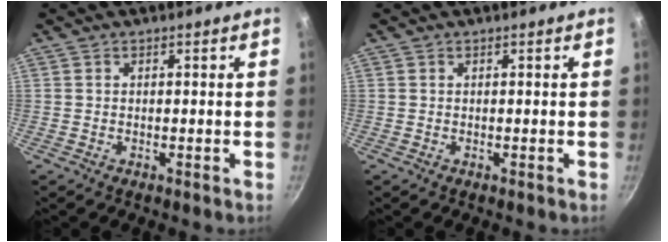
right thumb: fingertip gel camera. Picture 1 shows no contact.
{"total": 0.0}